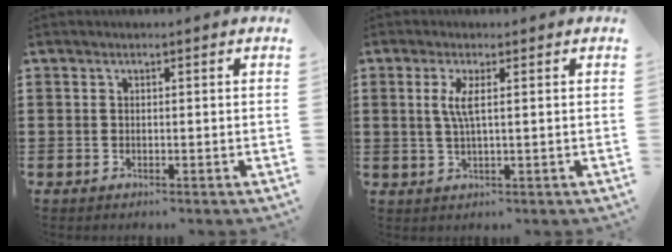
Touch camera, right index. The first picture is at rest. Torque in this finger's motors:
{"motor_torque": [0.33, -0.21, 0.33, 0.06]}